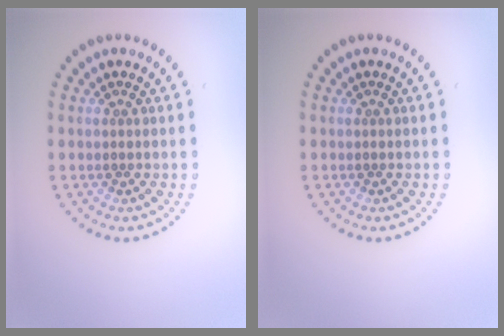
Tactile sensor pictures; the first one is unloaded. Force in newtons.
{"total": 0.0}